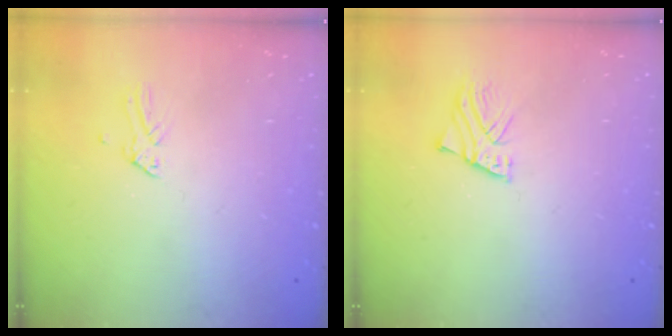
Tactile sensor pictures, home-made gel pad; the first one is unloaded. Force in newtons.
{"total": 1.5, "press": 1.5, "slide": 0.2}